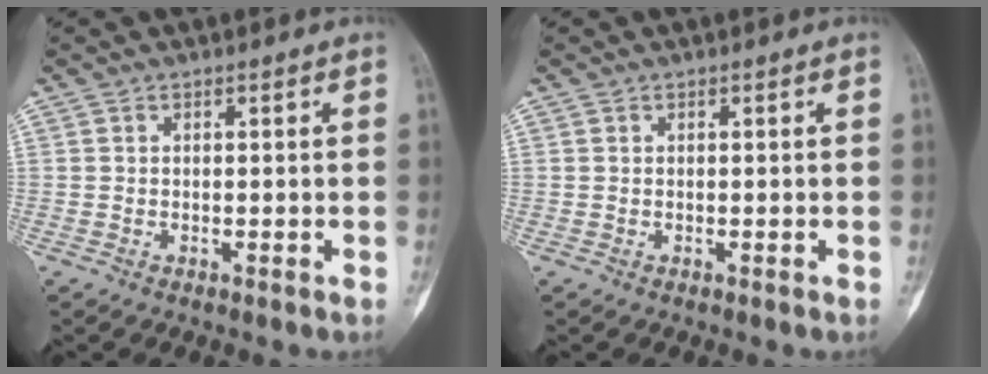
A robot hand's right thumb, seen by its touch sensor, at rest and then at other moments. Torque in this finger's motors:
{"motor_torque": [0.23, -0.02, -0.09, 0.06, 0.02]}